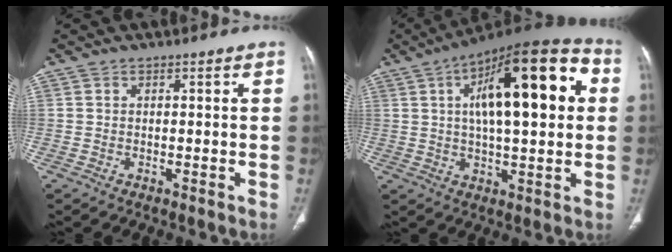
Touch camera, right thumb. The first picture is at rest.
{"total": 22.9, "force": [4.9, 8.3, 20.7], "torque": [-0.294, 0.023, 0.065]}